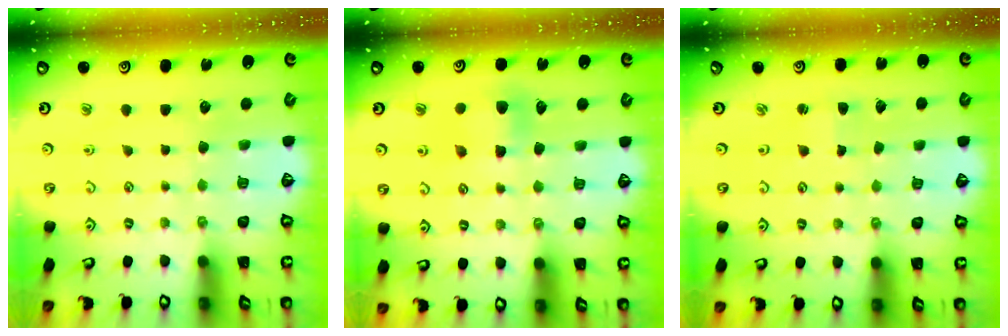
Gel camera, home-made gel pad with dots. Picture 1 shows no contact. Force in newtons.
{"total": 7.1, "press": 7.1, "slide": 0.5}
{"total": 1.9, "press": 1.9, "slide": 0.2}